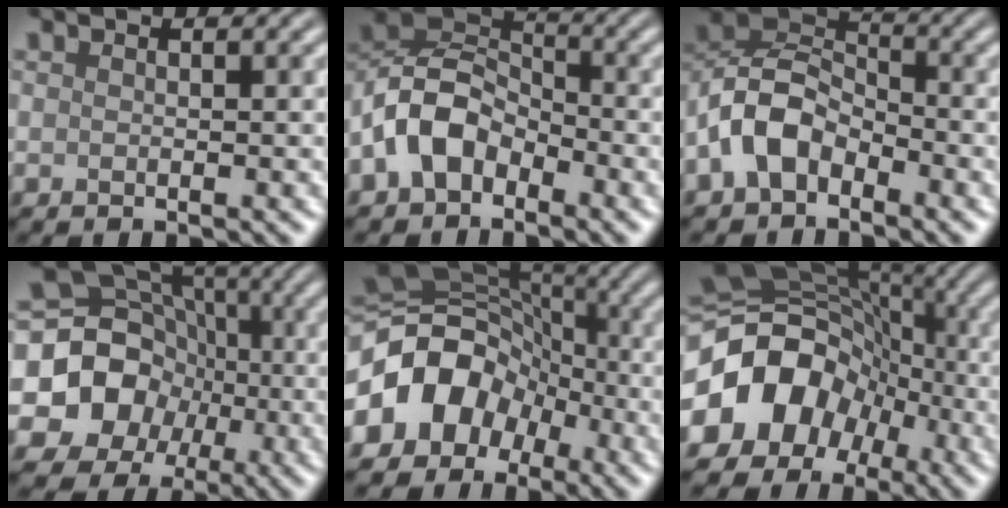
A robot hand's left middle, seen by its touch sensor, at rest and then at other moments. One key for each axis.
{"total": 6.9, "fx": -3.0, "fy": 4.5, "fz": 4.2, "tx": -0.086, "ty": 0.012, "tz": -0.076}
{"total": 6.2, "fx": -2.9, "fy": 3.9, "fz": 3.8, "tx": -0.080, "ty": 0.013, "tz": -0.070}
{"total": 16.6, "fx": -1.5, "fy": 15.4, "fz": 6.0, "tx": -0.147, "ty": 0.017, "tz": -0.059}
{"total": 10.1, "fx": -3.3, "fy": 8.1, "fz": 5.0, "tx": -0.103, "ty": 0.000, "tz": -0.076}
{"total": 11.5, "fx": -3.2, "fy": 9.4, "fz": 5.8, "tx": -0.112, "ty": -0.002, "tz": -0.067}